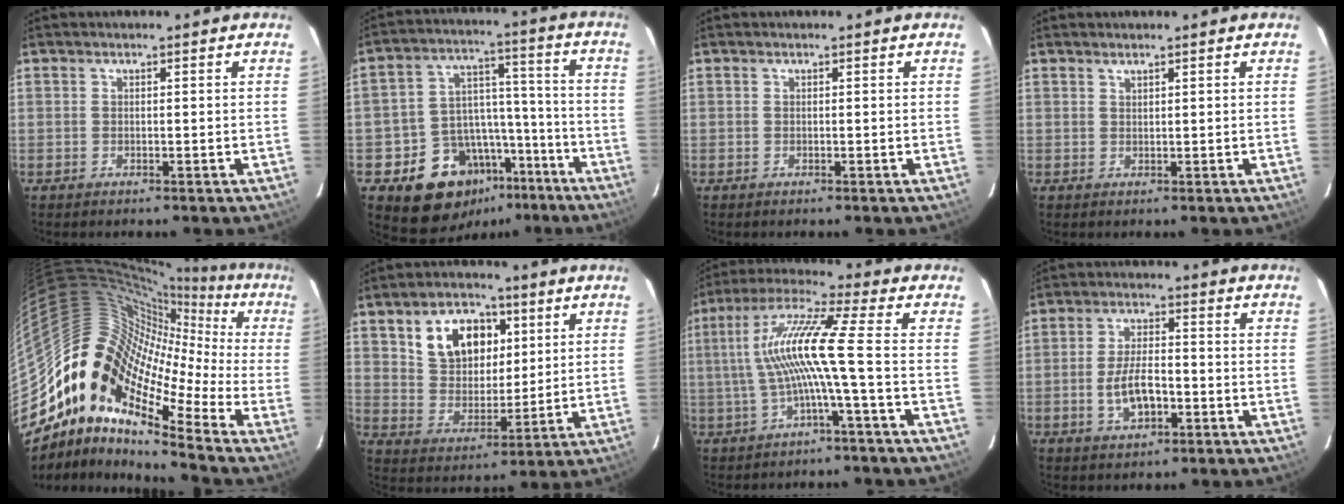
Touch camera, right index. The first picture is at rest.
{"total": 15.8, "force": [-9.4, 11.5, 5.2], "torque": [-0.105, 0.063, -0.117]}
{"total": 0.0}
{"total": 0.7, "force": [0.7, 0.0, 0.2], "torque": [-0.004, 0.000, 0.013]}
{"total": 13.3, "force": [-2.5, 7.6, 10.7], "torque": [-0.144, 0.018, -0.073]}
{"total": 12.9, "force": [5.3, 8.8, 7.8], "torque": [-0.150, 0.028, 0.107]}
{"total": 11.4, "force": [-1.4, -1.2, 11.3], "torque": [-0.221, 0.011, -0.021]}
{"total": 7.3, "force": [-2.2, 3.1, 6.2], "torque": [-0.125, 0.000, -0.036]}